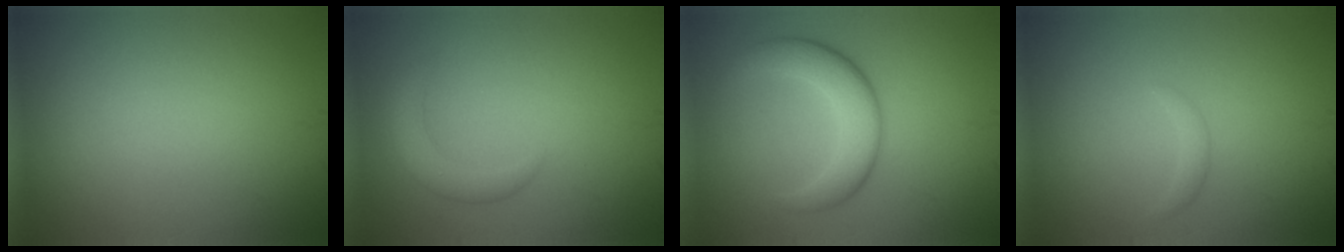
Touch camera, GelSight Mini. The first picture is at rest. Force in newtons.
{"total": 2.4, "press": 2.4, "slide": 0.1}
{"total": 4.6, "press": 4.6, "slide": 0.1}
{"total": 0.8, "press": 0.8, "slide": 0.1}